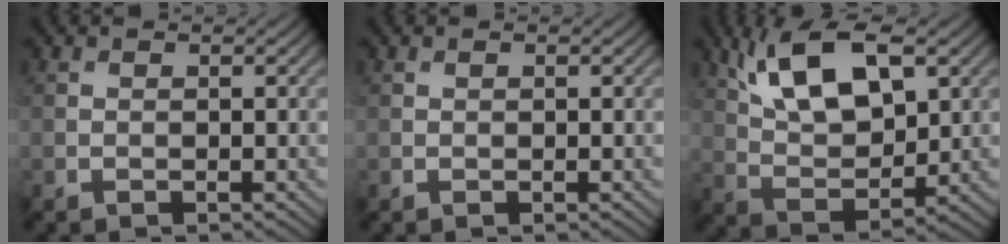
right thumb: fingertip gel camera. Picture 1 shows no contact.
{"total": 0.0}
{"total": 11.8, "force": [5.5, 5.3, 9.0], "torque": [-0.180, 0.008, 0.105]}